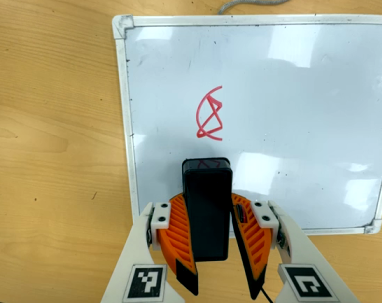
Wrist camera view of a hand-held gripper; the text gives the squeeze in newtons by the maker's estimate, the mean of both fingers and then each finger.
{"total": 9.6, "left": 8.8, "right": 10.4}